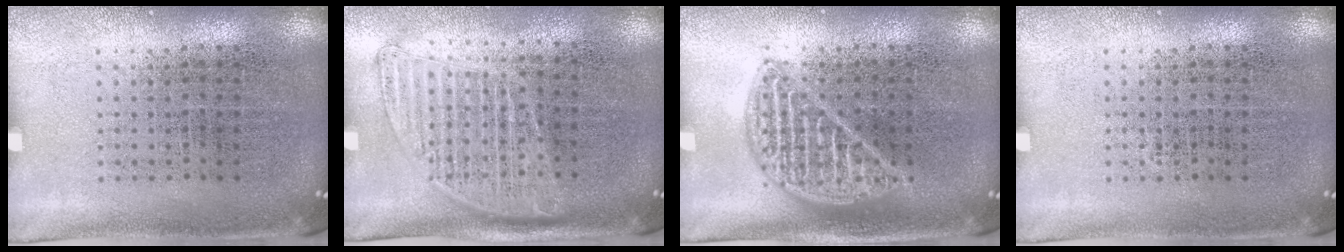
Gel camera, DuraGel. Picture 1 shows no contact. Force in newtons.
{"total": 1.4, "press": 1.3, "slide": 0.6}
{"total": 2.1, "press": 2.1, "slide": 0.2}
{"total": 0.0}